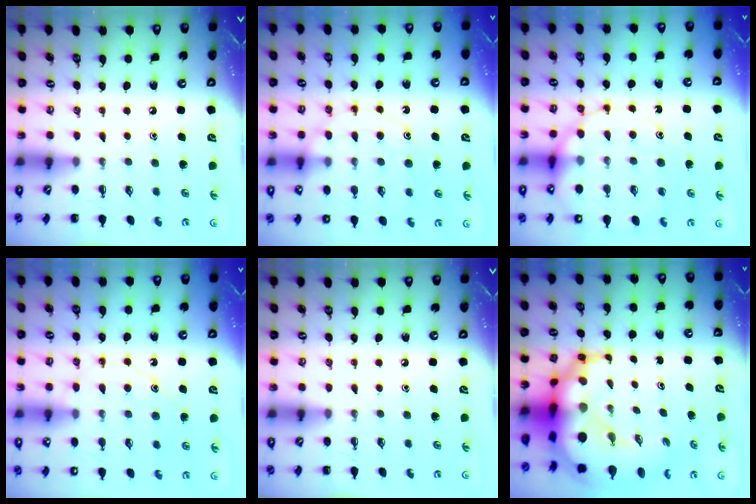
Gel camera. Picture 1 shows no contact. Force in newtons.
{"total": 11.8, "press": 11.7, "slide": 1.1}
{"total": 15.2, "press": 15.0, "slide": 2.4}
{"total": 12.0, "press": 12.0, "slide": 0.8}
{"total": 0.0}
{"total": 14.4, "press": 13.9, "slide": 4.0}